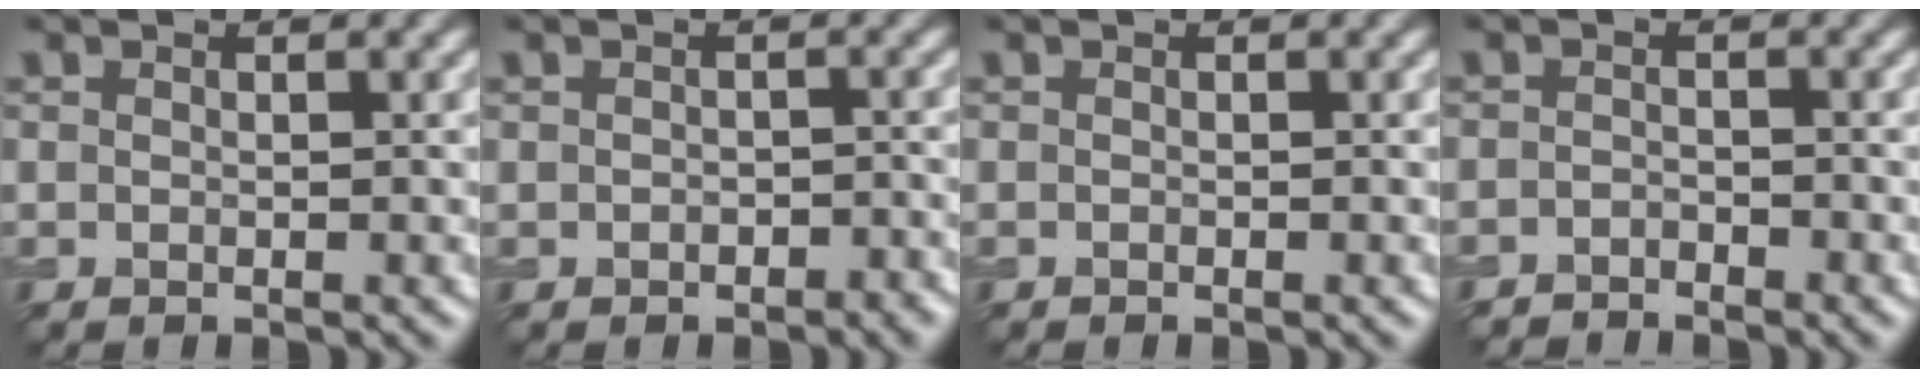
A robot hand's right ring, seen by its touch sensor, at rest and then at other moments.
{"total": 1.2, "force": [-0.5, 0.9, 0.6], "torque": [-0.008, -0.004, -0.008]}
{"total": 0.0}
{"total": 1.6, "force": [-1.5, 0.4, 0.1], "torque": [0.001, 0.002, -0.031]}